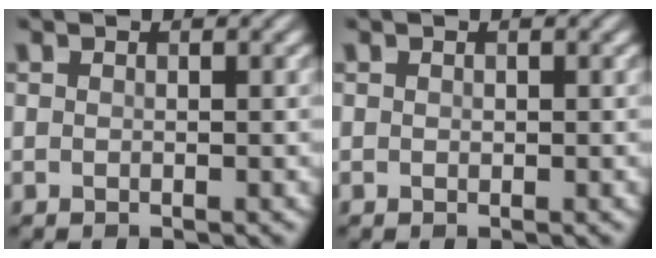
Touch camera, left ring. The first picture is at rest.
{"total": 0.0}